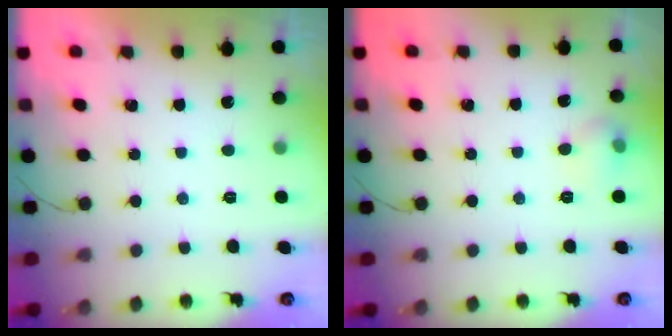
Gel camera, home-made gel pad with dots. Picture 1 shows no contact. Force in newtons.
{"total": 5.8, "press": 5.6, "slide": 1.6}